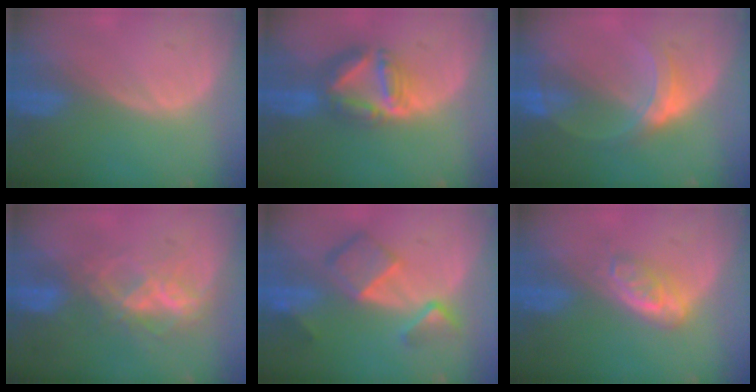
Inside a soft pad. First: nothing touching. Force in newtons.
{"total": 7.6, "press": 6.7, "slide": 3.7}
{"total": 5.4, "press": 5.0, "slide": 2.0}
{"total": 7.2, "press": 6.1, "slide": 3.8}
{"total": 7.7, "press": 6.7, "slide": 3.8}
{"total": 4.8, "press": 4.2, "slide": 2.4}